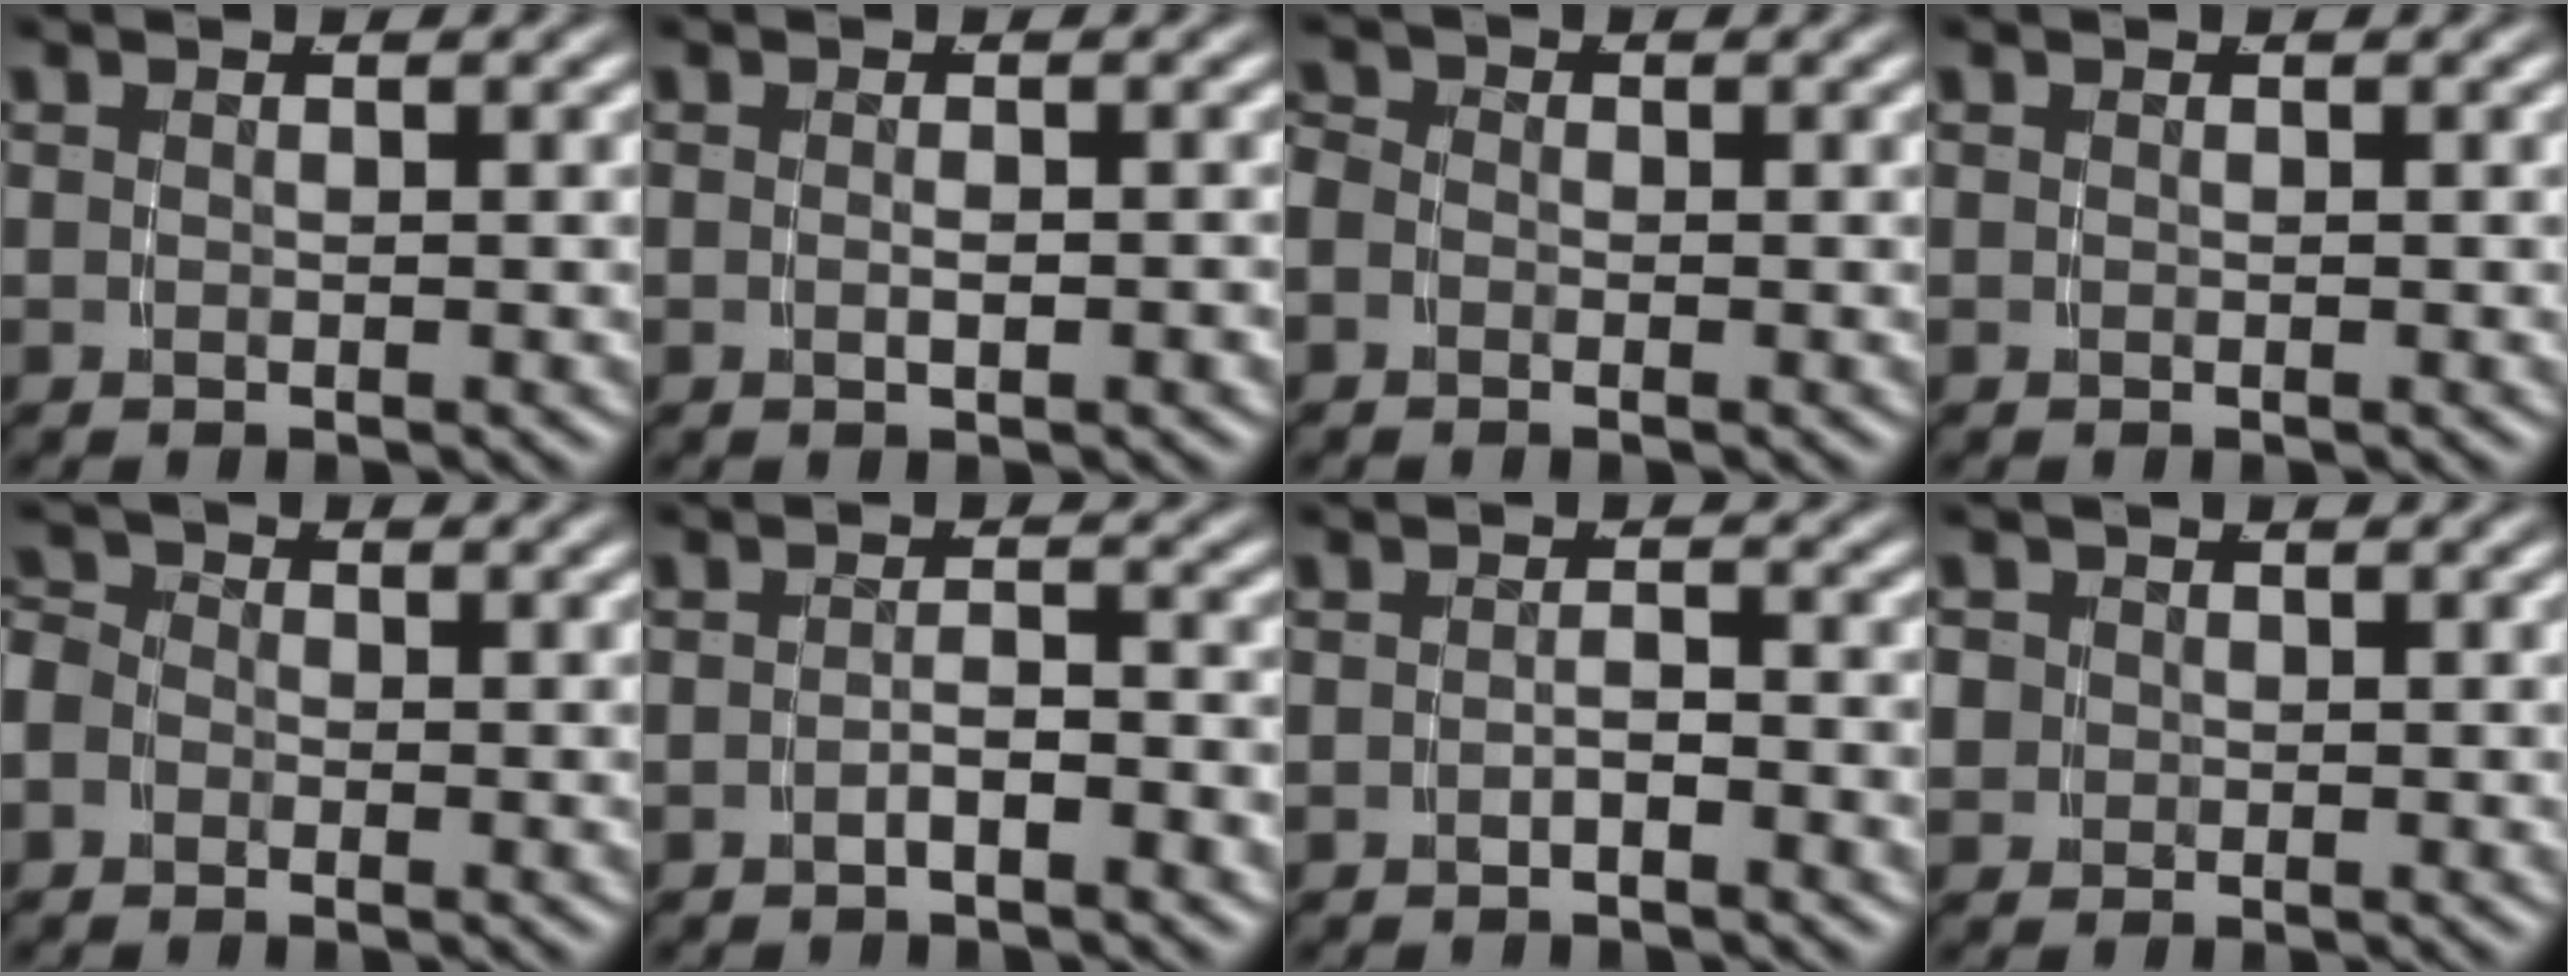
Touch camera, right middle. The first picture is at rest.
{"total": 0.8, "force": [-0.5, -0.1, 0.7], "torque": [-0.012, -0.001, -0.006]}
{"total": 2.3, "force": [-0.6, 2.1, 0.9], "torque": [-0.025, -0.005, -0.016]}
{"total": 0.0}
{"total": 3.3, "force": [-0.8, 3.0, 1.3], "torque": [-0.034, -0.010, -0.017]}
{"total": 2.0, "force": [-1.7, 0.1, 1.0], "torque": [-0.011, 0.000, -0.032]}
{"total": 1.4, "force": [-1.2, -0.1, 0.7], "torque": [-0.008, 0.000, -0.022]}
{"total": 1.9, "force": [-0.1, 1.8, 0.6], "torque": [-0.024, -0.009, 0.003]}